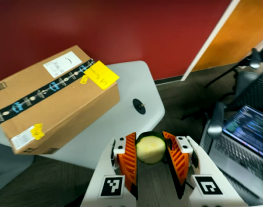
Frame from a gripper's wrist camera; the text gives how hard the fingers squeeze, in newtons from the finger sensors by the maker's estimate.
{"total": 11.5, "left": 12.2, "right": 10.8}